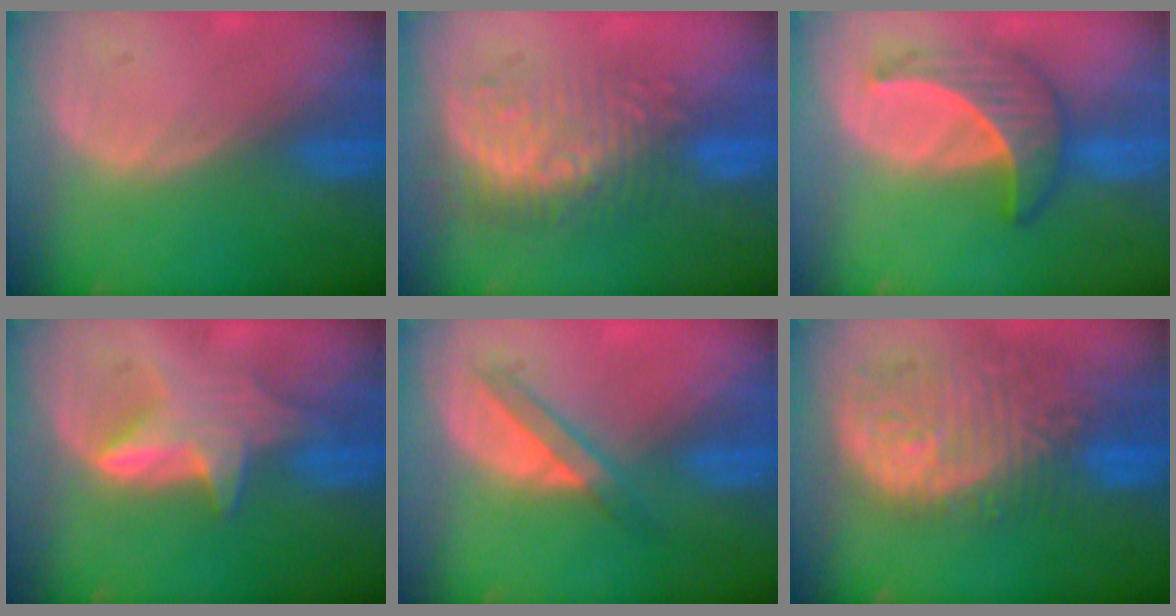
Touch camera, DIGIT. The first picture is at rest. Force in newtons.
{"total": 9.5, "press": 8.5, "slide": 4.3}
{"total": 6.8, "press": 6.2, "slide": 2.9}
{"total": 5.8, "press": 5.8, "slide": 0.8}
{"total": 3.9, "press": 3.7, "slide": 1.1}
{"total": 13.0, "press": 11.1, "slide": 6.8}